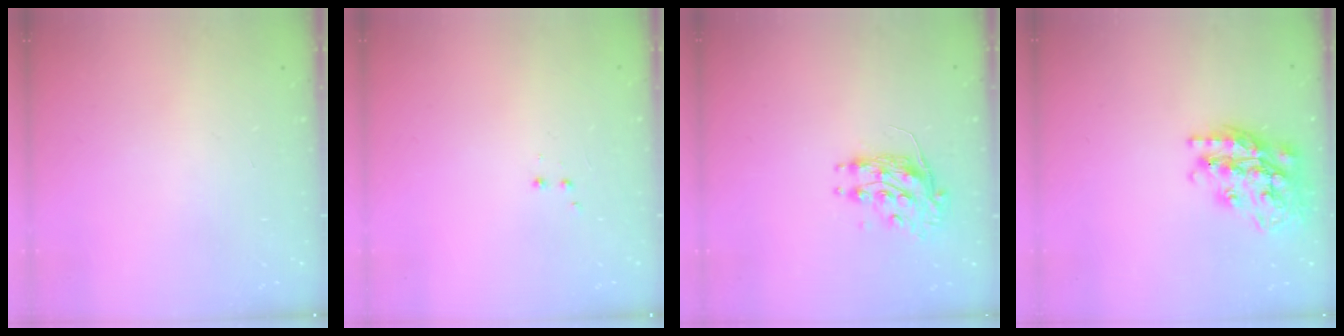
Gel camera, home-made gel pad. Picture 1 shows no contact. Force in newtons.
{"total": 2.0, "press": 1.8, "slide": 0.9}
{"total": 8.8, "press": 8.8, "slide": 0.0}
{"total": 22.6, "press": 22.5, "slide": 1.7}